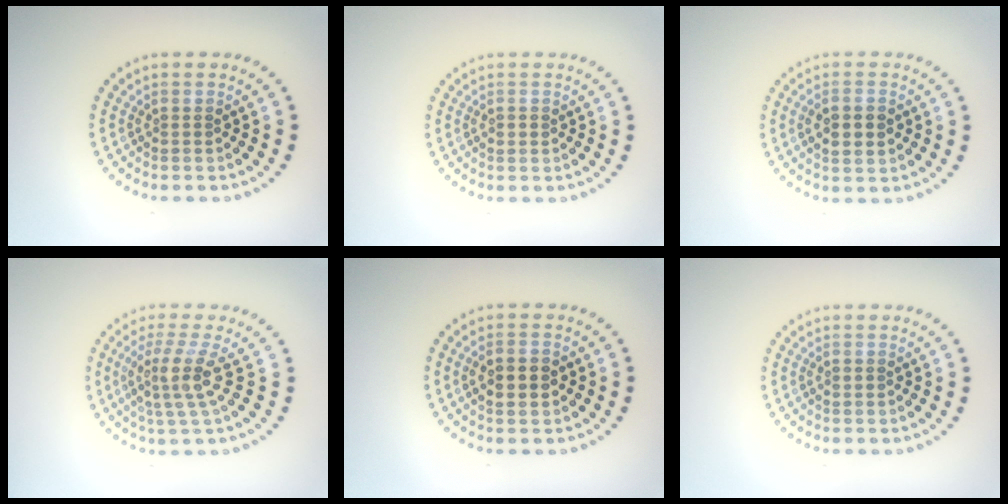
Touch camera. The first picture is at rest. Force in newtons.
{"total": 1.1, "press": 1.1, "slide": 0.1}
{"total": 2.8, "press": 2.8, "slide": 0.2}
{"total": 3.7, "press": 2.8, "slide": 2.5}
{"total": 2.8, "press": 2.8, "slide": 0.2}
{"total": 0.9, "press": 0.9, "slide": 0.1}